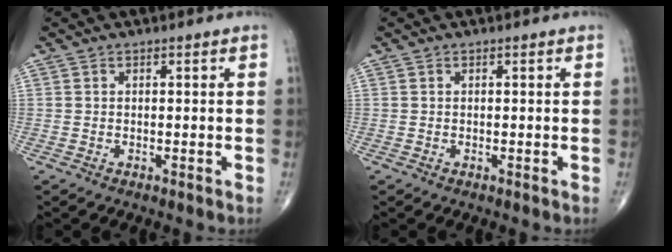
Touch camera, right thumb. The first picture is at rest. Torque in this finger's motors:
{"motor_torque": [-0.09, 0.10, -0.12, -0.05, 0.00]}